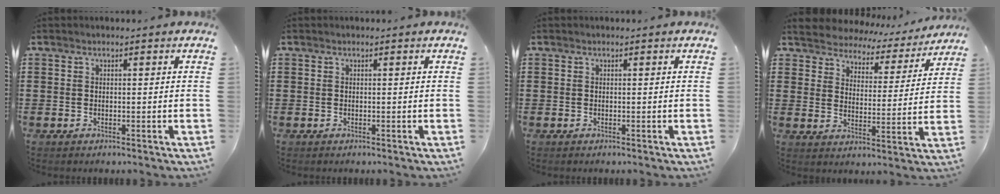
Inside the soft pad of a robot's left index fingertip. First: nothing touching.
{"total": 0.0}
{"total": 0.0}
{"total": 3.9, "force": [3.9, 0.7, -0.5], "torque": [-0.018, -0.031, 0.062]}